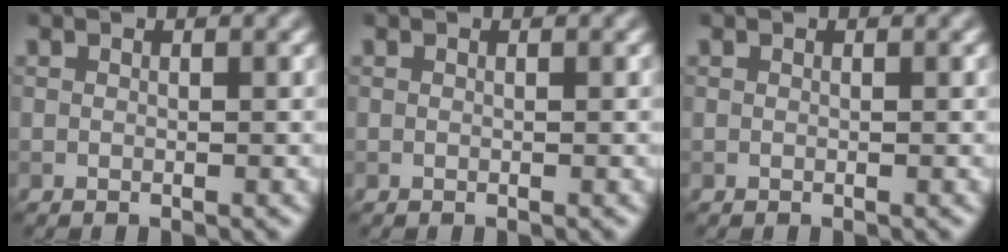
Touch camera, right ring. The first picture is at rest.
{"total": 0.0}
{"total": 0.0}